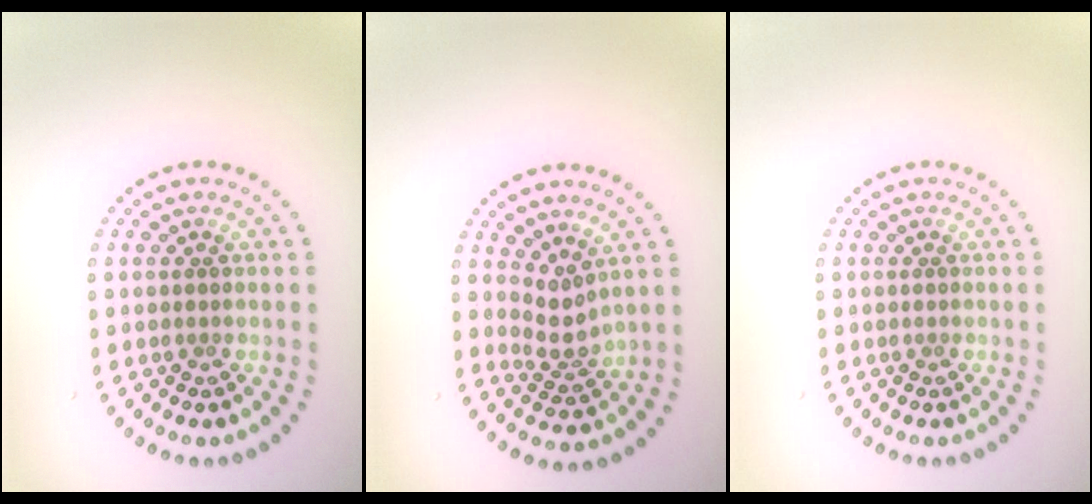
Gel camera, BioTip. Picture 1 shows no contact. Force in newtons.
{"total": 2.3, "press": 1.5, "slide": 1.7}
{"total": 0.0}